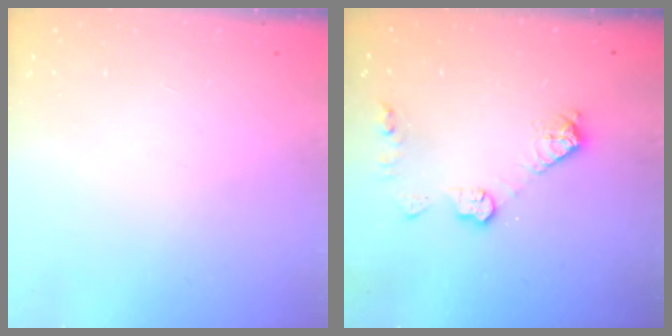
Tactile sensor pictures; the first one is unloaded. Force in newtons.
{"total": 9.9, "press": 9.9, "slide": 0.6}